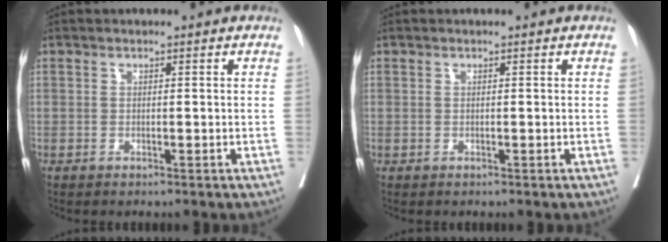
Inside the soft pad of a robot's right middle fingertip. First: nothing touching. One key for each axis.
{"total": 0.0}